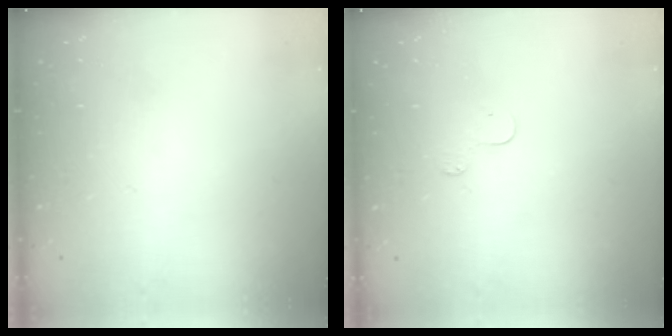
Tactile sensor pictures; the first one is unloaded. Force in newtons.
{"total": 3.3, "press": 3.3, "slide": 0.3}